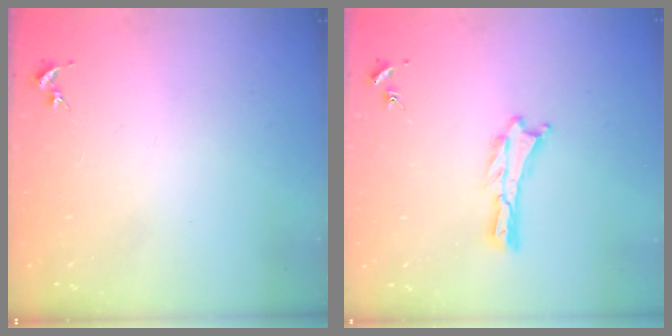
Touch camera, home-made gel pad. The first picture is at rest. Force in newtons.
{"total": 0.0}